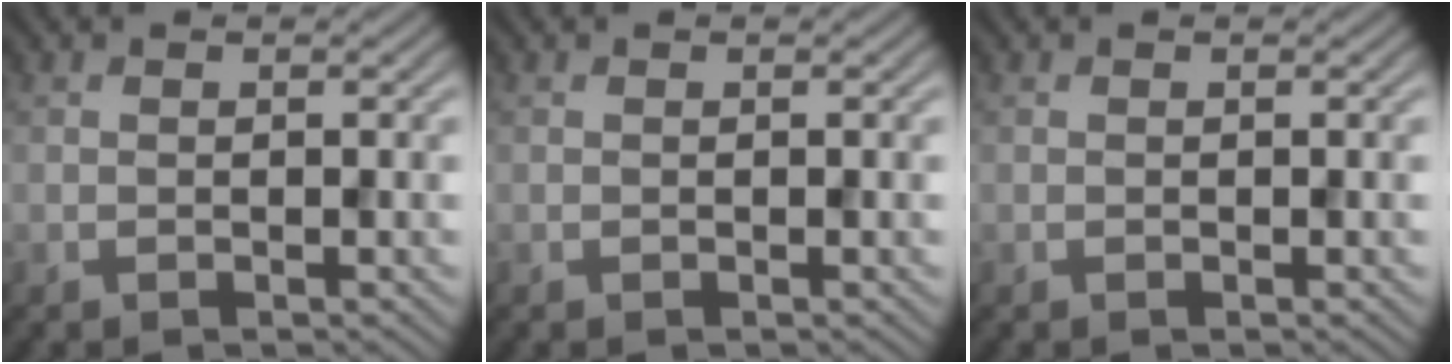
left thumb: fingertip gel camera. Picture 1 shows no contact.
{"total": 0.0}
{"total": 0.0}